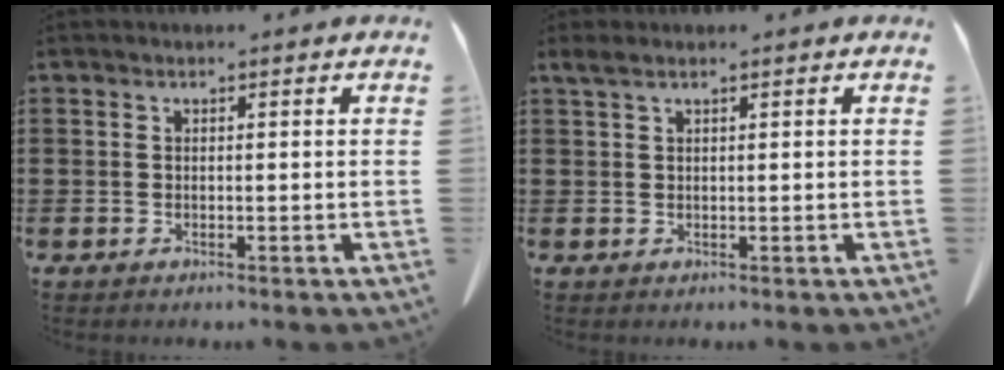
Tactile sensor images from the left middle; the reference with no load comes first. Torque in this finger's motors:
{"motor_torque": [0.22, -0.15, 0.04, 0.01]}